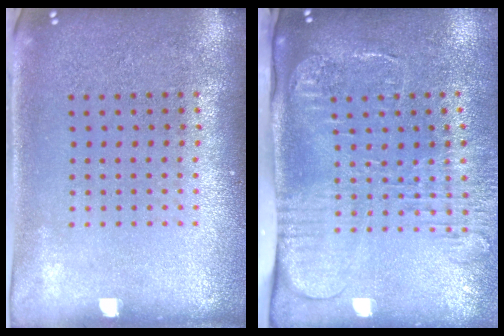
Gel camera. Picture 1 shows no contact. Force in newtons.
{"total": 2.7, "press": 2.0, "slide": 1.7}